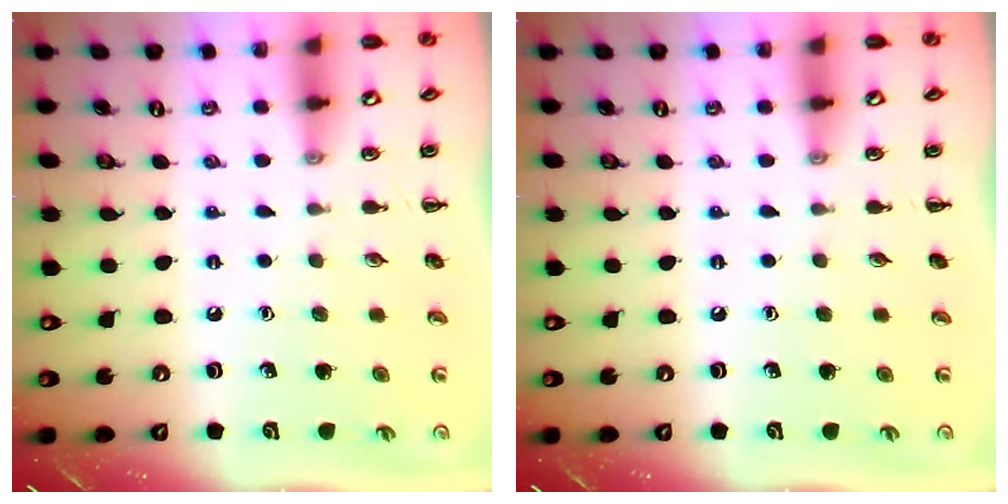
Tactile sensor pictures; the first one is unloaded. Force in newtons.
{"total": 0.0}